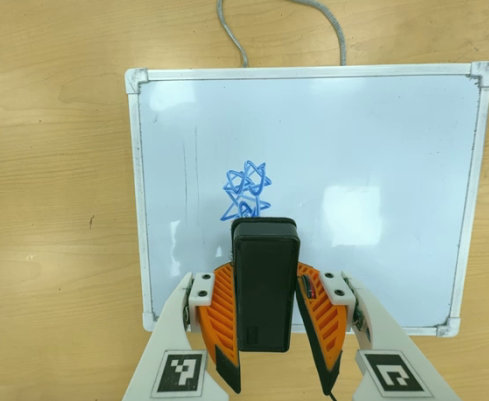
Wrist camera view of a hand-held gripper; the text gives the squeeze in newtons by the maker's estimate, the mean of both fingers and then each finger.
{"total": 5.6, "left": 4.4, "right": 6.9}